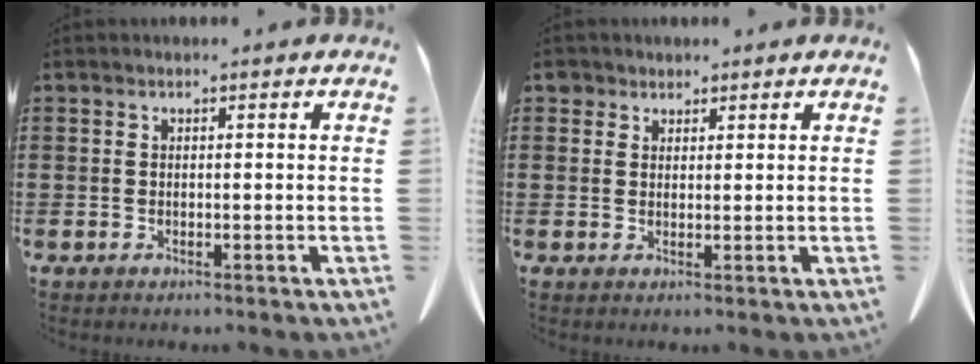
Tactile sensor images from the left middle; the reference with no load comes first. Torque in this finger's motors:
{"motor_torque": [0.70, 0.68, -0.01, 0.01]}